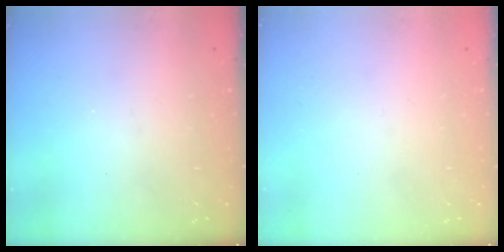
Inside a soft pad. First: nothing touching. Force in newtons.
{"total": 0.0}